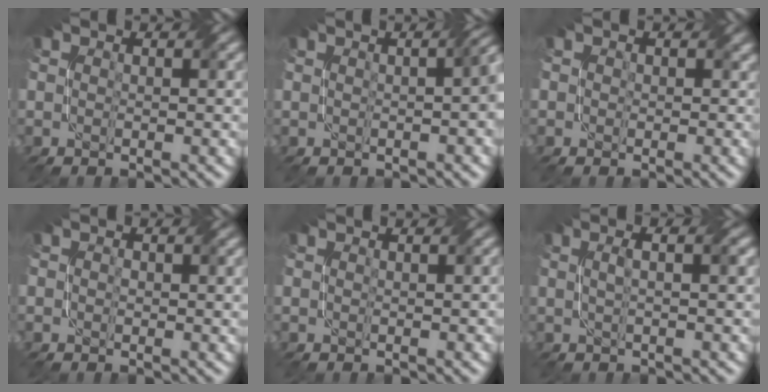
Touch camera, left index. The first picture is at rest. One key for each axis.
{"total": 3.7, "fx": 0.0, "fy": 1.3, "fz": 3.5, "tx": -0.020, "ty": 0.014, "tz": 0.004}
{"total": 1.6, "fx": 0.5, "fy": 1.4, "fz": 0.4, "tx": -0.006, "ty": 0.003, "tz": 0.001}
{"total": 1.5, "fx": 0.3, "fy": 1.0, "fz": 1.0, "tx": -0.013, "ty": -0.001, "tz": 0.005}
{"total": 0.6, "fx": 0.3, "fy": 0.1, "fz": 0.5, "tx": -0.006, "ty": 0.004, "tz": 0.001}
{"total": 2.5, "fx": 0.6, "fy": 0.8, "fz": 2.3, "tx": -0.034, "ty": 0.006, "tz": 0.005}